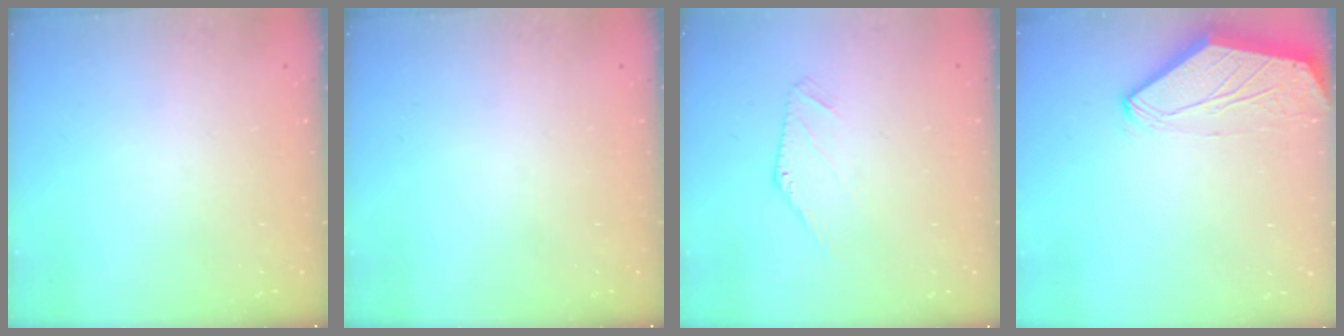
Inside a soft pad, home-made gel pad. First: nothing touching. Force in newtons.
{"total": 0.0}
{"total": 3.3, "press": 3.3, "slide": 0.5}
{"total": 0.0}